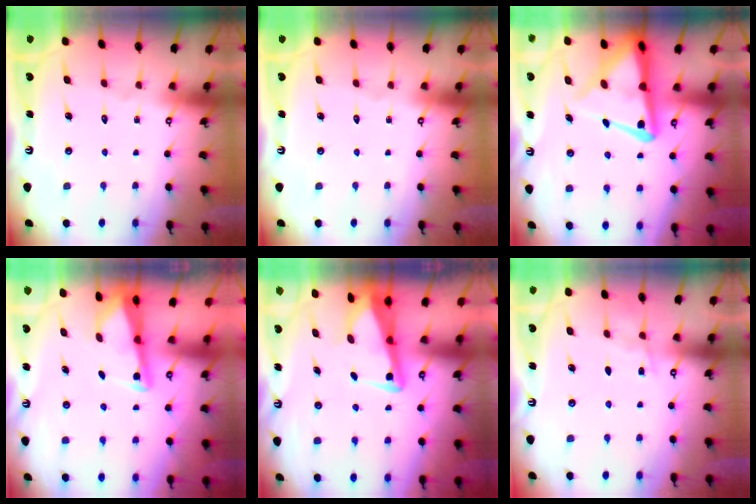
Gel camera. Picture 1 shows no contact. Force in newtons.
{"total": 0.0}
{"total": 11.1, "press": 11.0, "slide": 1.3}
{"total": 2.7, "press": 2.7, "slide": 0.2}
{"total": 4.7, "press": 4.6, "slide": 0.8}
{"total": 5.6, "press": 5.6, "slide": 0.6}